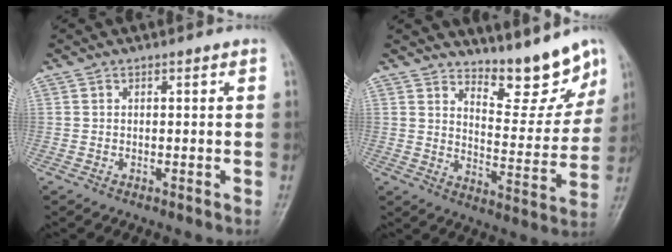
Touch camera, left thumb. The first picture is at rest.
{"total": 10.5, "force": [9.2, 2.9, 4.2], "torque": [-0.029, -0.073, 0.147]}